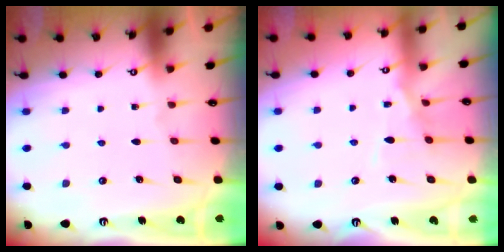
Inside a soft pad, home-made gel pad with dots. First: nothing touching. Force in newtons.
{"total": 8.4, "press": 8.4, "slide": 0.7}